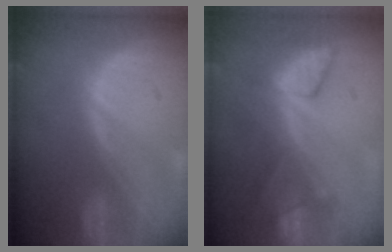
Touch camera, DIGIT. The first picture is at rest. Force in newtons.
{"total": 8.4, "press": 7.2, "slide": 4.3}